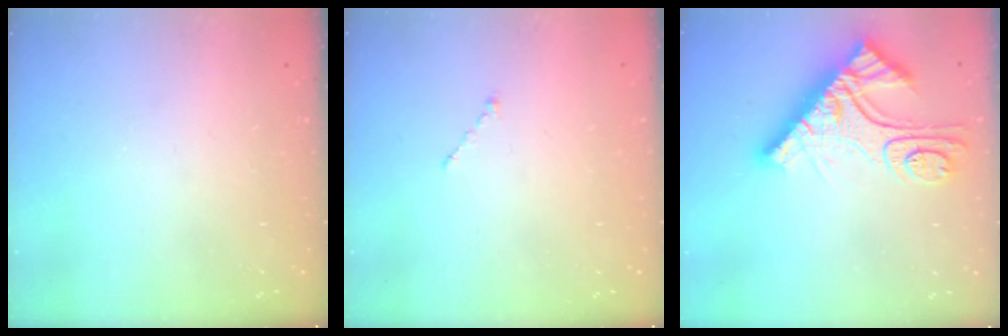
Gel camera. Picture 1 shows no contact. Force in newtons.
{"total": 1.0, "press": 0.9, "slide": 0.3}
{"total": 17.4, "press": 17.3, "slide": 1.8}